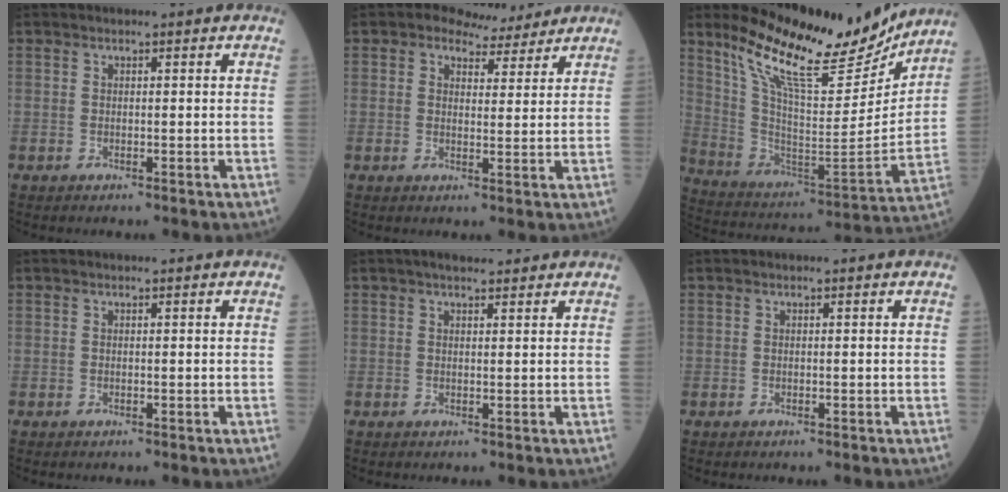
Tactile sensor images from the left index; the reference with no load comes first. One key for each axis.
{"total": 5.0, "fx": 4.1, "fy": 2.5, "fz": 1.3, "tx": -0.019, "ty": 0.010, "tz": 0.058}
{"total": 20.1, "fx": 16.9, "fy": 4.0, "fz": 10.1, "tx": -0.177, "ty": -0.034, "tz": 0.282}
{"total": 0.0}
{"total": 3.5, "fx": 2.9, "fy": 0.9, "fz": 1.8, "tx": -0.027, "ty": 0.018, "tz": 0.043}
{"total": 0.0}